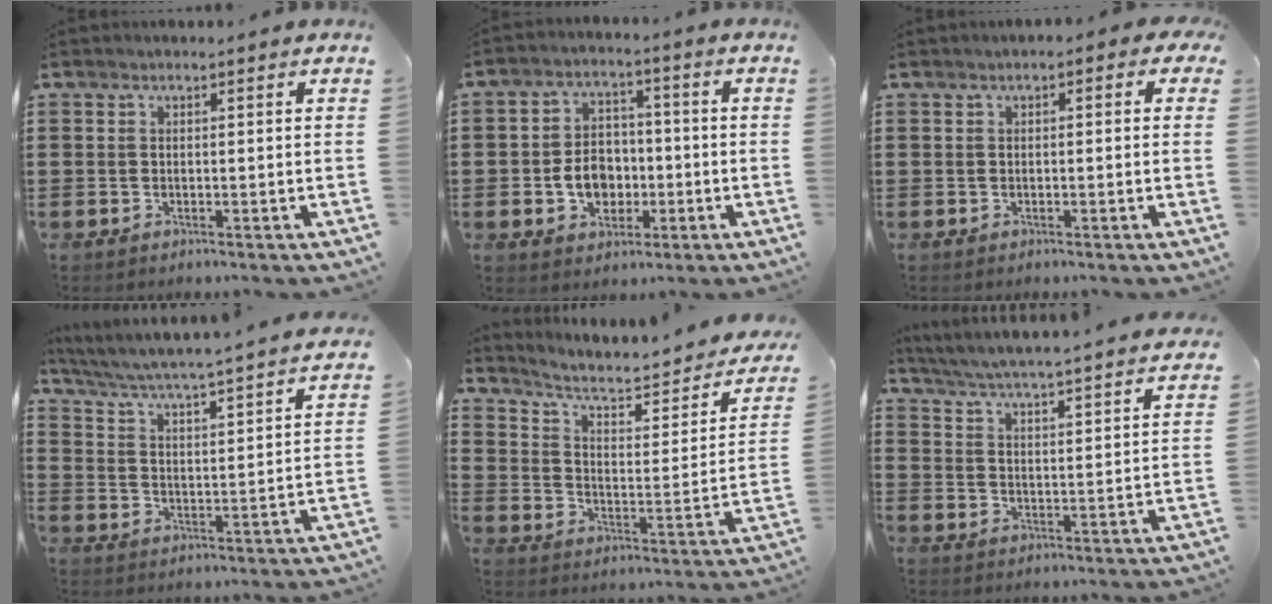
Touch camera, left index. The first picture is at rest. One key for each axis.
{"total": 6.8, "fx": -1.4, "fy": 5.3, "fz": 4.0, "tx": -0.071, "ty": 0.006, "tz": -0.029}
{"total": 1.1, "fx": -0.3, "fy": 0.7, "fz": 0.8, "tx": -0.017, "ty": 0.004, "tz": -0.008}
{"total": 3.8, "fx": 3.3, "fy": -0.8, "fz": 1.6, "tx": -0.050, "ty": -0.041, "tz": 0.044}
{"total": 4.6, "fx": 3.1, "fy": 1.8, "fz": 2.9, "tx": -0.074, "ty": -0.023, "tz": 0.045}
{"total": 4.1, "fx": 3.8, "fy": -1.0, "fz": 1.3, "tx": -0.045, "ty": -0.042, "tz": 0.054}